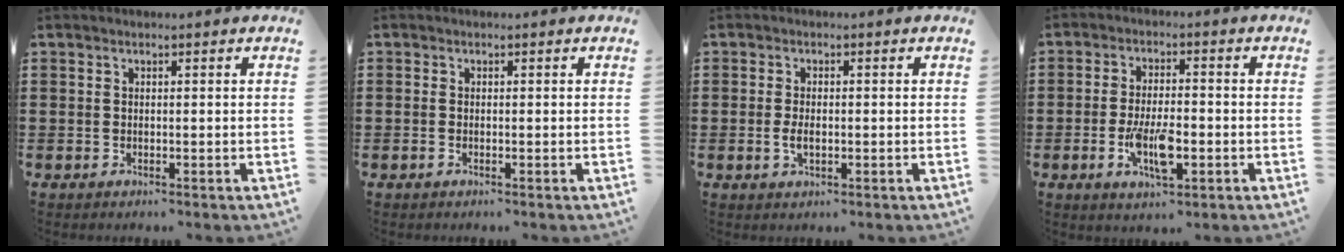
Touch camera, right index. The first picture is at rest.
{"total": 0.5, "force": [-0.3, 0.1, 0.4], "torque": [-0.009, -0.005, -0.004]}
{"total": 3.2, "force": [-0.5, 1.5, 2.8], "torque": [-0.059, -0.001, -0.010]}
{"total": 7.7, "force": [-2.3, 2.8, 6.8], "torque": [-0.144, -0.007, -0.044]}